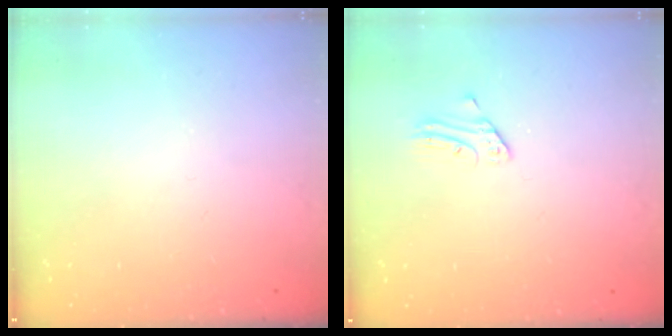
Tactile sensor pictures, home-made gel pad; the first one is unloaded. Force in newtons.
{"total": 2.3, "press": 2.3, "slide": 0.2}